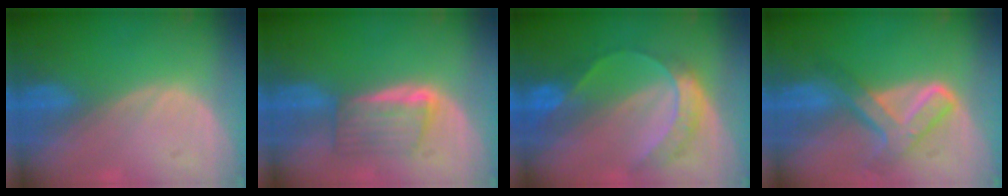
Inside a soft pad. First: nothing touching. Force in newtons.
{"total": 5.7, "press": 5.3, "slide": 2.2}
{"total": 7.4, "press": 6.2, "slide": 4.0}
{"total": 7.7, "press": 6.5, "slide": 4.2}